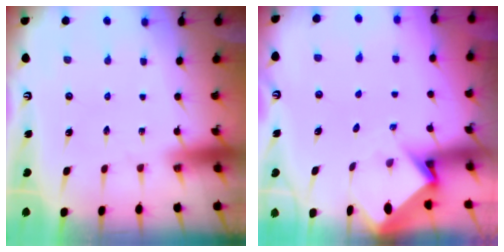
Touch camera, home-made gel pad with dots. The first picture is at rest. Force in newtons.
{"total": 3.4, "press": 3.3, "slide": 0.2}